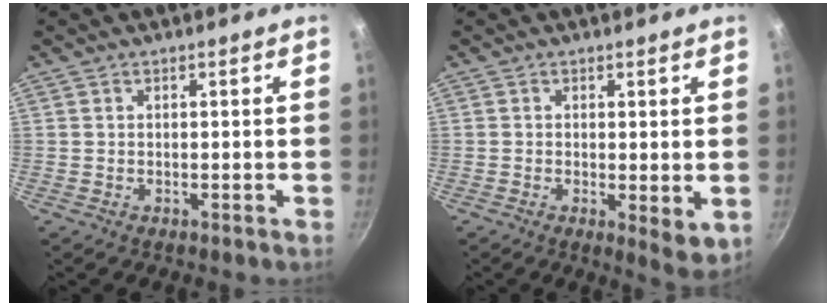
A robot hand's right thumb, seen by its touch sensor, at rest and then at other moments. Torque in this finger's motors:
{"motor_torque": [-0.03, 0.13, 0.00, -0.08, 0.00]}